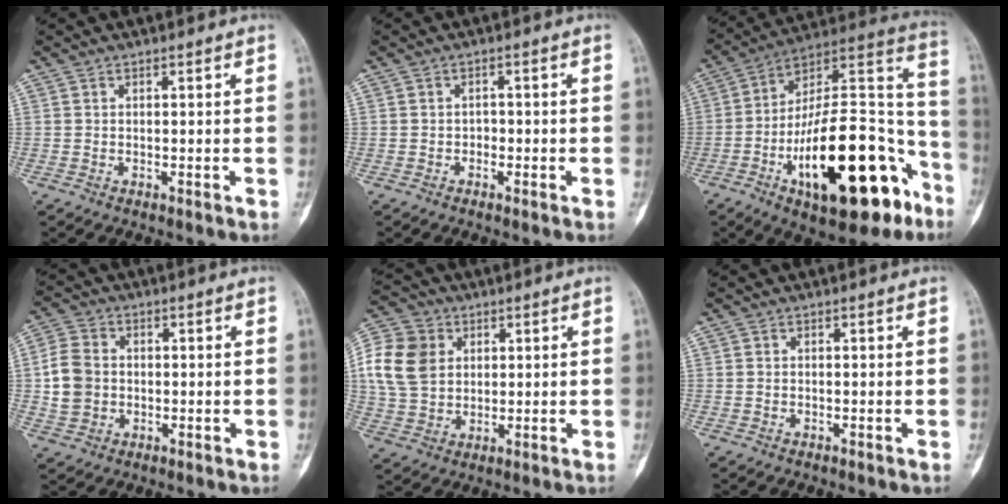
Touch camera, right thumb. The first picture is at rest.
{"total": 1.2, "force": [-0.5, 1.0, 0.4], "torque": [0.004, 0.006, -0.011]}
{"total": 31.2, "force": [-13.4, 12.8, 25.1], "torque": [-0.342, 0.080, -0.201]}
{"total": 7.7, "force": [-0.2, 6.4, 4.3], "torque": [-0.076, 0.009, -0.007]}
{"total": 13.1, "force": [2.9, 10.4, 7.4], "torque": [-0.136, 0.003, 0.053]}
{"total": 0.0}